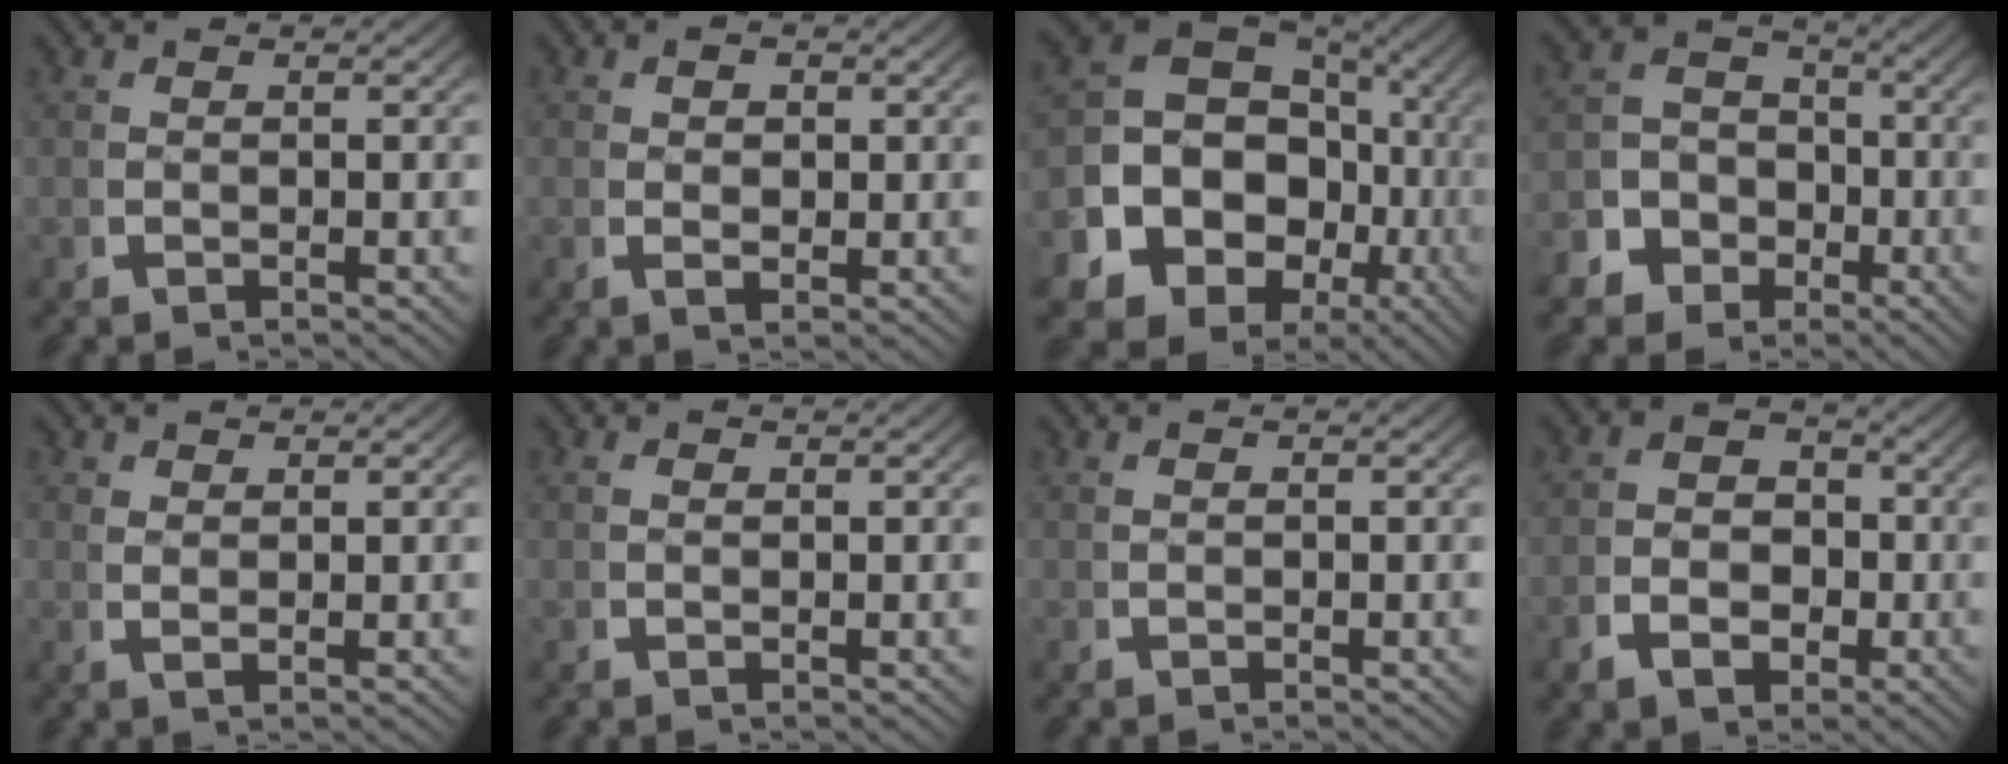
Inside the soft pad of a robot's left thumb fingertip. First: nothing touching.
{"total": 1.7, "force": [0.3, 0.9, 1.4], "torque": [-0.031, -0.010, 0.010]}
{"total": 16.4, "force": [-3.0, 13.0, 9.6], "torque": [-0.202, -0.063, -0.038]}
{"total": 9.3, "force": [-2.7, 8.3, 3.1], "torque": [-0.049, -0.024, -0.055]}
{"total": 1.2, "force": [1.1, -0.1, 0.5], "torque": [-0.013, -0.005, 0.028]}
{"total": 0.6, "force": [0.5, 0.1, 0.4], "torque": [-0.013, -0.003, 0.012]}
{"total": 0.0}
{"total": 5.6, "force": [-0.7, 4.5, 3.3], "torque": [-0.054, -0.014, -0.010]}